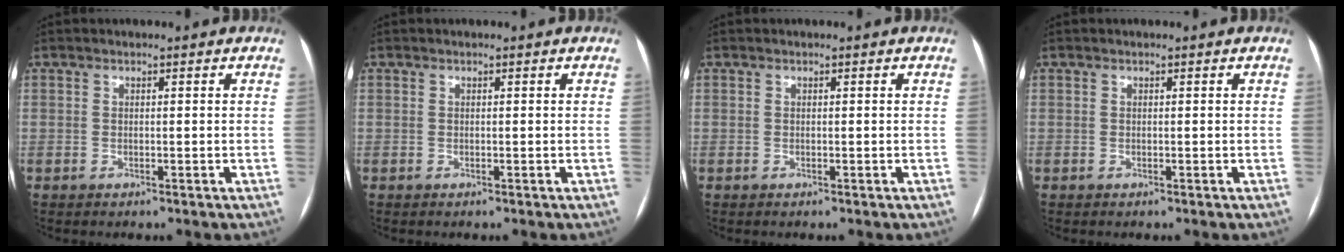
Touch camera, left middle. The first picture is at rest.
{"total": 0.0}
{"total": 0.0}
{"total": 0.0}